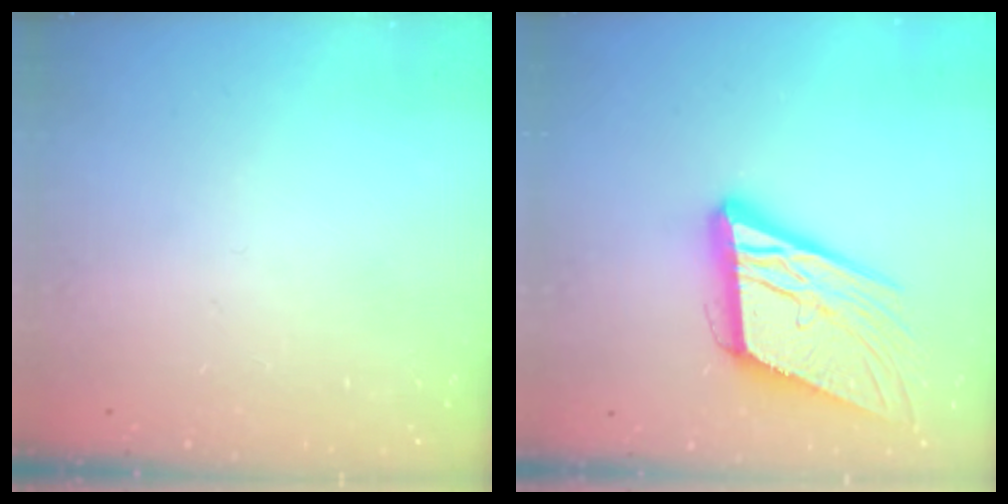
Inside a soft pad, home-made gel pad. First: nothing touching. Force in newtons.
{"total": 17.9, "press": 17.6, "slide": 3.3}